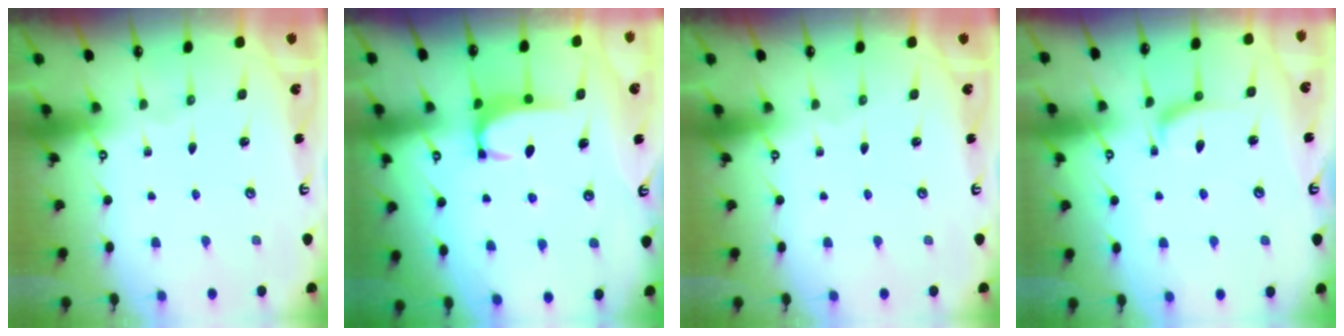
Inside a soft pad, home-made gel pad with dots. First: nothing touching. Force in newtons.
{"total": 1.9, "press": 1.8, "slide": 0.5}
{"total": 0.0}
{"total": 2.9, "press": 2.8, "slide": 1.0}